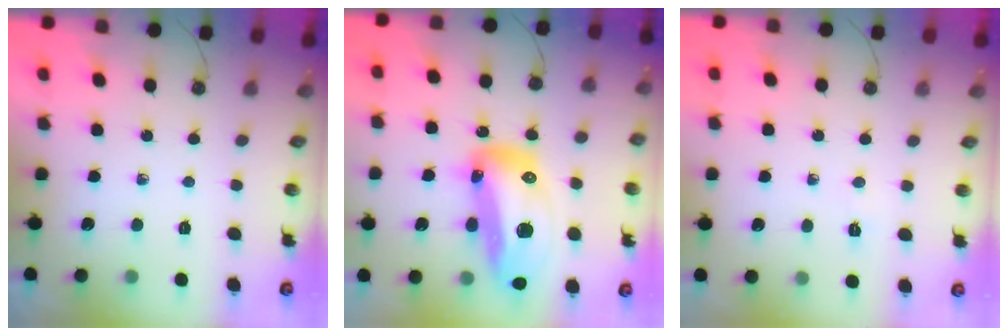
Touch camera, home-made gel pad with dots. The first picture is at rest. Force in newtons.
{"total": 25.3, "press": 23.8, "slide": 8.4}
{"total": 5.7, "press": 2.4, "slide": 5.2}